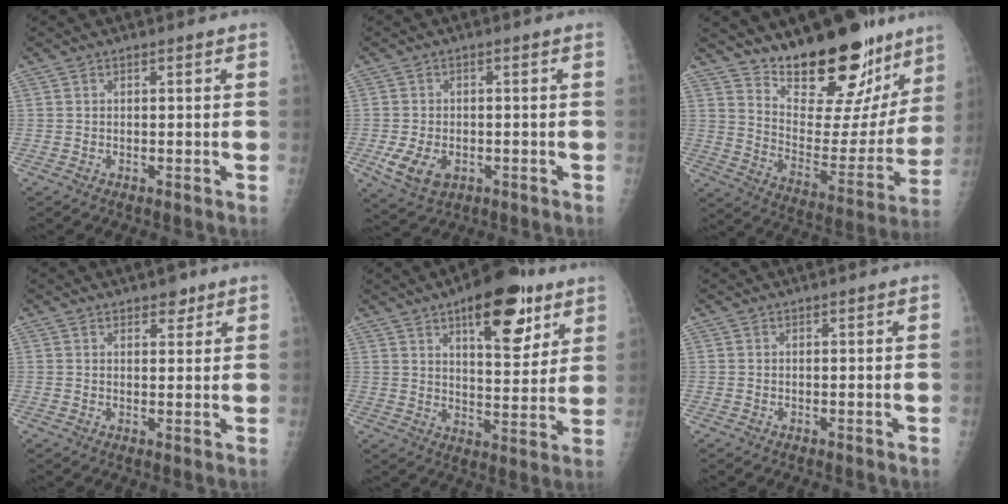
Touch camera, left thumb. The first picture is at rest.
{"total": 6.8, "force": [-2.3, 4.5, 4.6], "torque": [-0.082, -0.001, -0.030]}
{"total": 24.2, "force": [18.8, 9.4, 12.0], "torque": [-0.135, -0.123, 0.282]}
{"total": 2.8, "force": [2.0, 1.5, 1.3], "torque": [-0.001, -0.010, 0.027]}
{"total": 15.9, "force": [8.7, 6.6, 11.6], "torque": [-0.123, -0.038, 0.125]}
{"total": 0.0}